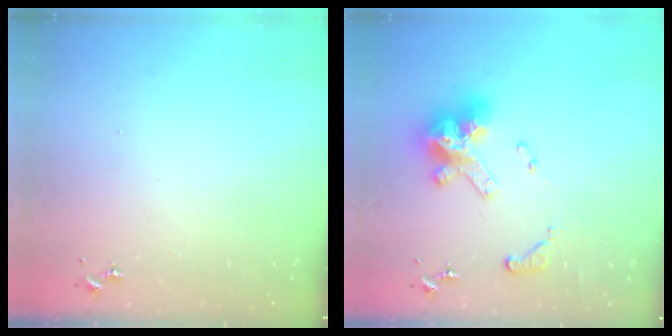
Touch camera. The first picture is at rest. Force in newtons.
{"total": 17.0, "press": 17.0, "slide": 1.5}